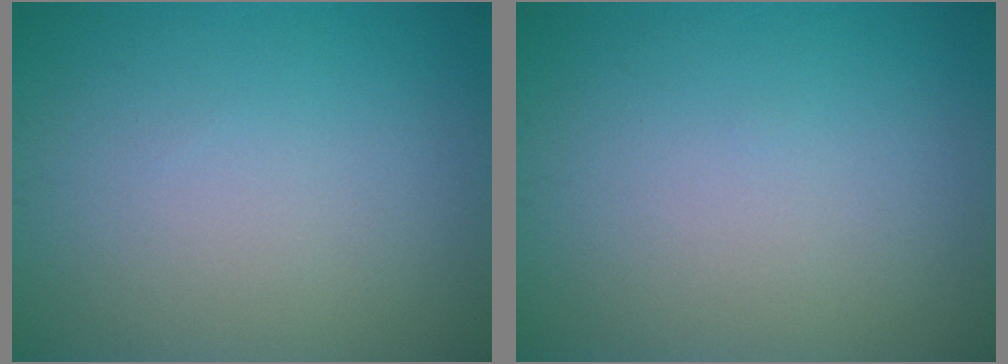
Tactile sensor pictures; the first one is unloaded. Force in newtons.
{"total": 0.0}